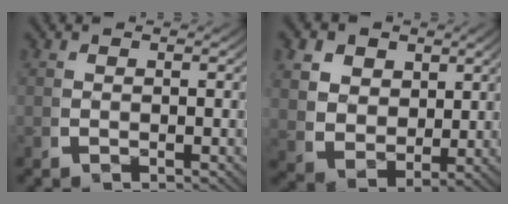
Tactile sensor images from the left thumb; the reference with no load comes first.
{"total": 7.2, "force": [1.0, 5.8, 4.1], "torque": [-0.099, -0.039, 0.028]}